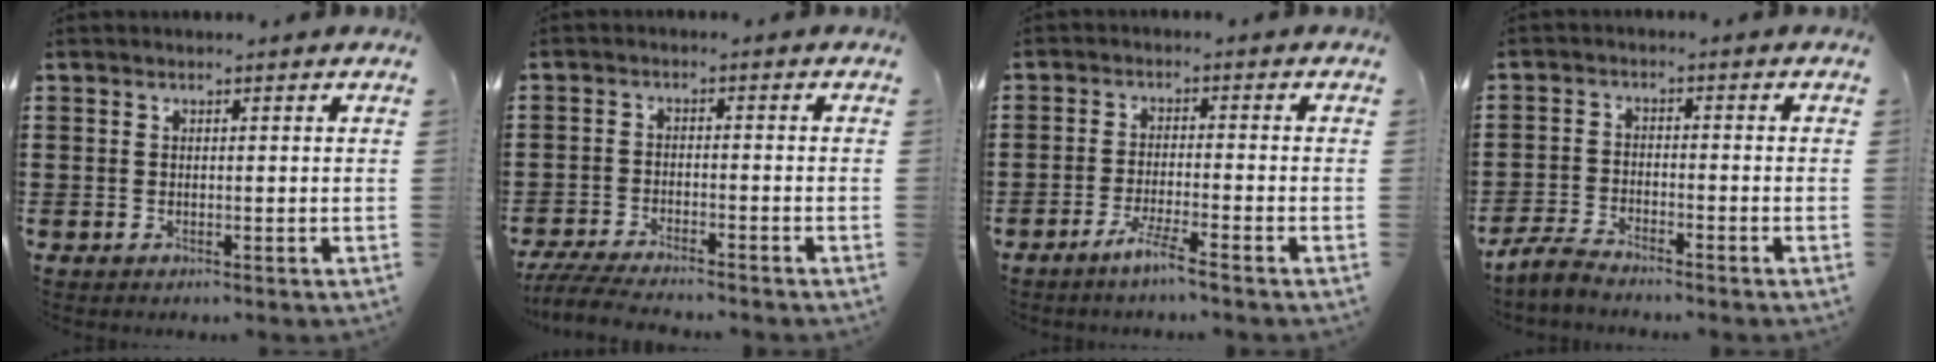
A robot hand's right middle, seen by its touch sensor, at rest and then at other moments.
{"total": 4.6, "force": [-4.3, 0.1, 1.5], "torque": [-0.045, -0.014, -0.091]}
{"total": 3.9, "force": [-3.0, -0.2, 2.6], "torque": [-0.048, -0.003, -0.055]}
{"total": 3.4, "force": [-3.1, 0.4, 1.2], "torque": [-0.043, 0.000, -0.070]}